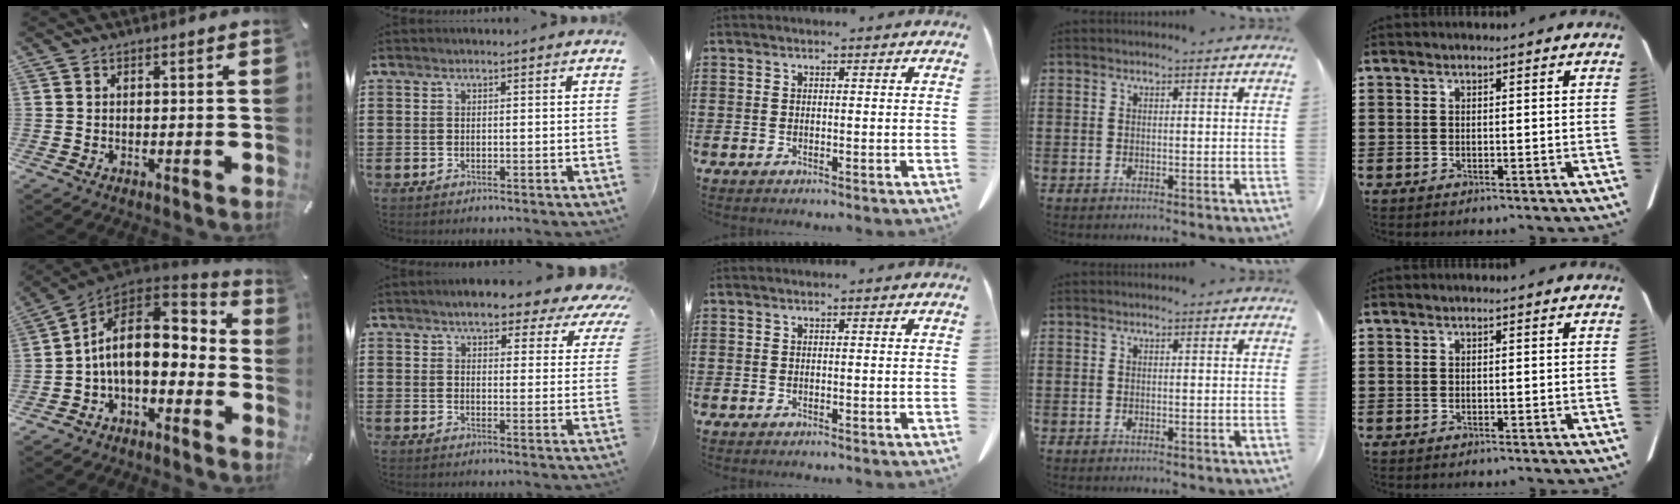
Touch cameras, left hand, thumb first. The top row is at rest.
{"thumb": {"total": 15.7, "force": [1.0, 9.4, 12.5], "torque": [-0.226, -0.006, 0.018]}, "index": {"total": 5.7, "force": [5.1, 1.2, 2.3], "torque": [-0.058, -0.021, 0.088]}}